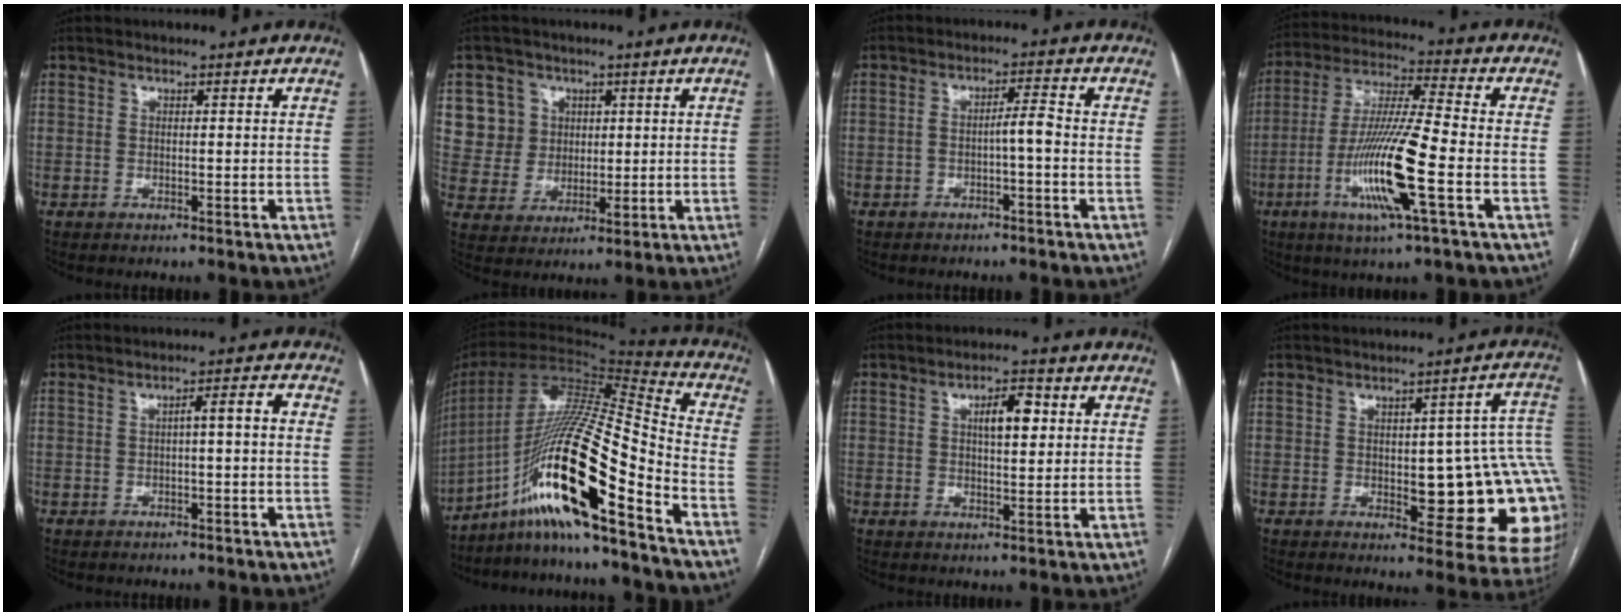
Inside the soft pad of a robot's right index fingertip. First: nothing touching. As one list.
[{"total": 8.4, "force": [2.9, 7.8, 1.2], "torque": [-0.023, 0.020, 0.063]}, {"total": 3.3, "force": [-1.1, 0.2, 3.1], "torque": [-0.049, 0.011, -0.017]}, {"total": 15.1, "force": [-4.8, 0.2, 14.3], "torque": [-0.288, -0.014, -0.094]}, {"total": 3.1, "force": [-0.4, 0.4, 3.0], "torque": [-0.043, 0.015, -0.005]}, {"total": 21.3, "force": [-12.8, 1.0, 17.0], "torque": [-0.330, -0.005, -0.234]}, {"total": 5.5, "force": [1.6, 1.8, 4.9], "torque": [-0.081, 0.011, 0.026]}, {"total": 17.9, "force": [-0.3, 5.3, 17.1], "torque": [-0.131, 0.023, 0.007]}]